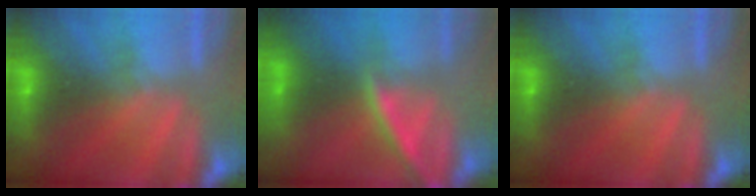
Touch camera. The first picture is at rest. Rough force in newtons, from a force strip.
{"total": 2.3}
{"total": 0.0}